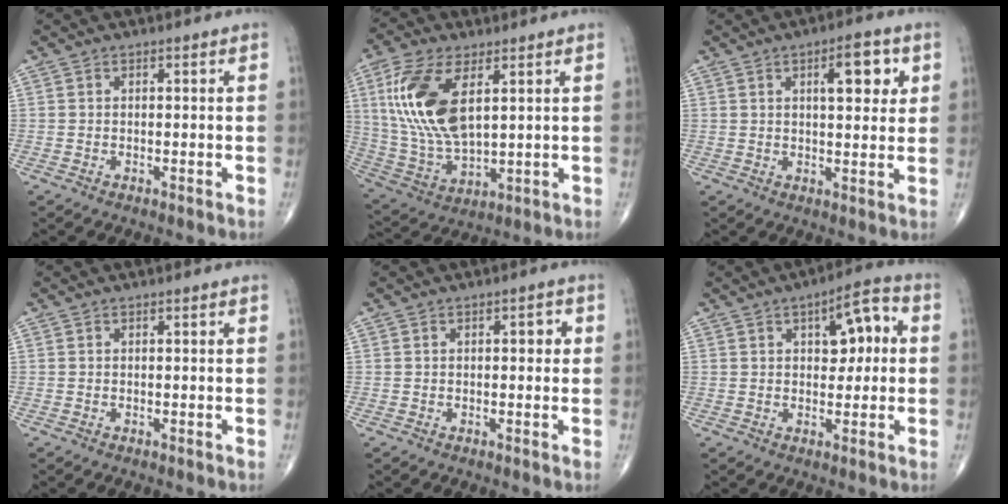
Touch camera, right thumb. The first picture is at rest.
{"total": 16.7, "force": [5.1, 7.9, 13.8], "torque": [-0.289, -0.016, 0.107]}
{"total": 8.2, "force": [3.0, 3.1, 7.0], "torque": [-0.076, -0.011, 0.039]}
{"total": 0.0}
{"total": 2.3, "force": [0.4, 1.1, 2.0], "torque": [-0.018, 0.003, 0.003]}
{"total": 8.6, "force": [1.9, 4.2, 7.3], "torque": [-0.068, 0.017, 0.020]}